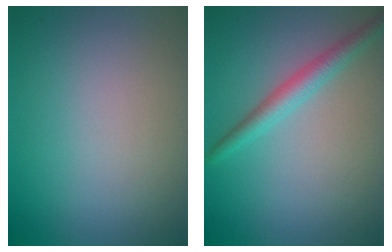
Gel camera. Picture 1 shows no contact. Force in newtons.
{"total": 2.8, "press": 2.8, "slide": 0.0}